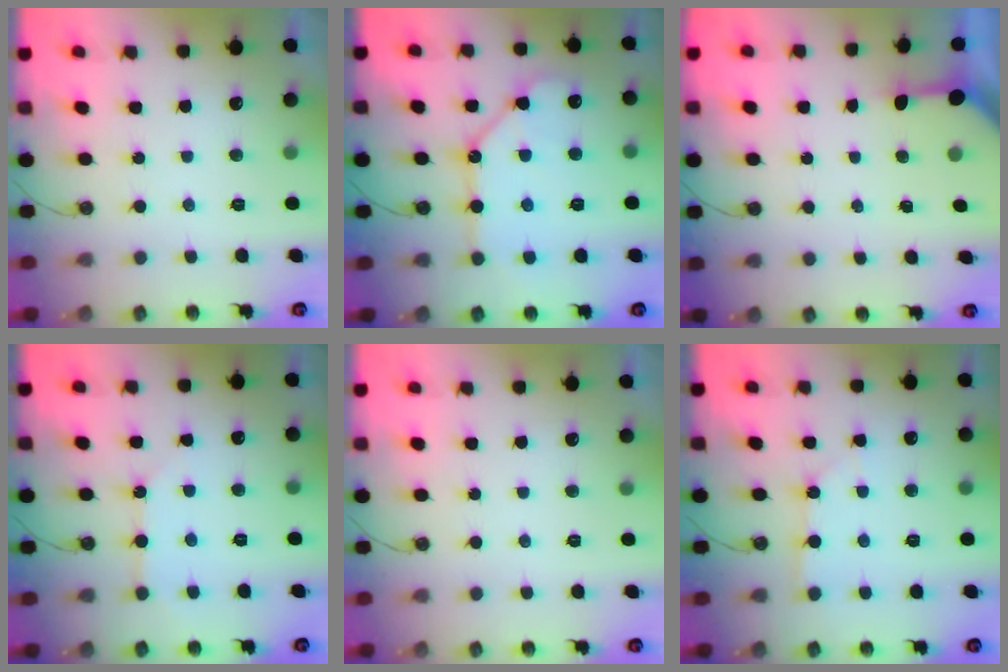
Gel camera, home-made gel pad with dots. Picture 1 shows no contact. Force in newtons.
{"total": 11.5, "press": 11.5, "slide": 1.2}
{"total": 3.2, "press": 3.2, "slide": 0.3}
{"total": 3.1, "press": 3.1, "slide": 0.3}
{"total": 0.0}
{"total": 2.0, "press": 2.0, "slide": 0.2}